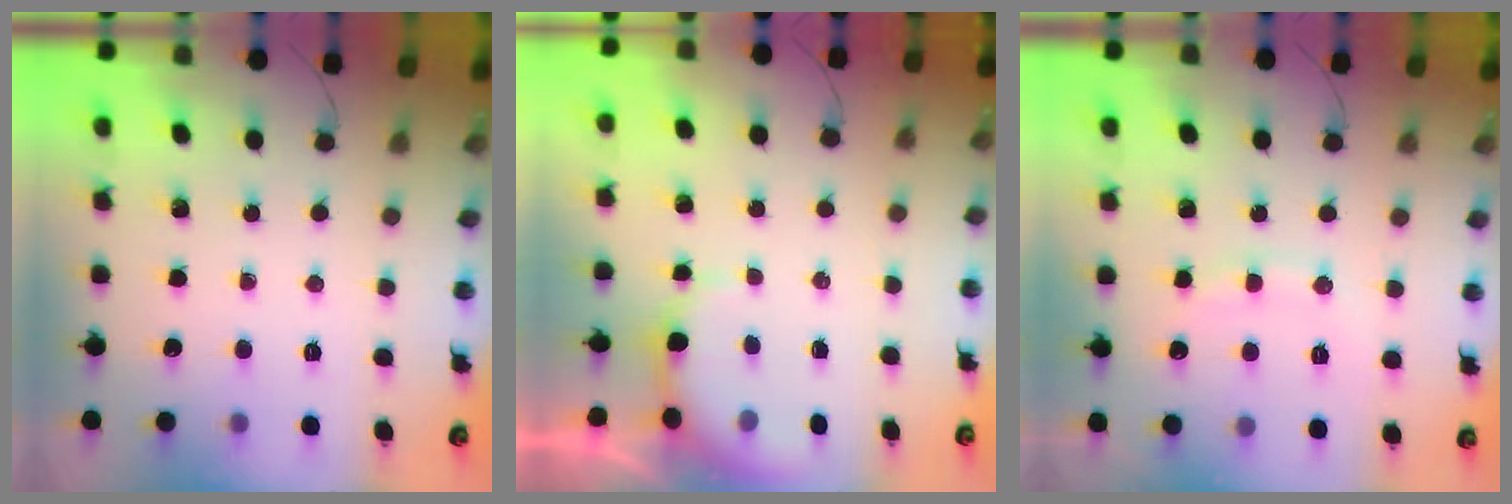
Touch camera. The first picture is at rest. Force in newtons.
{"total": 3.2, "press": 3.1, "slide": 0.8}
{"total": 9.2, "press": 9.2, "slide": 0.9}